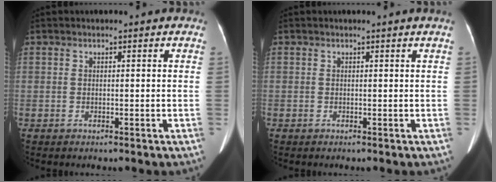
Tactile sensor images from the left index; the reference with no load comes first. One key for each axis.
{"total": 0.0}